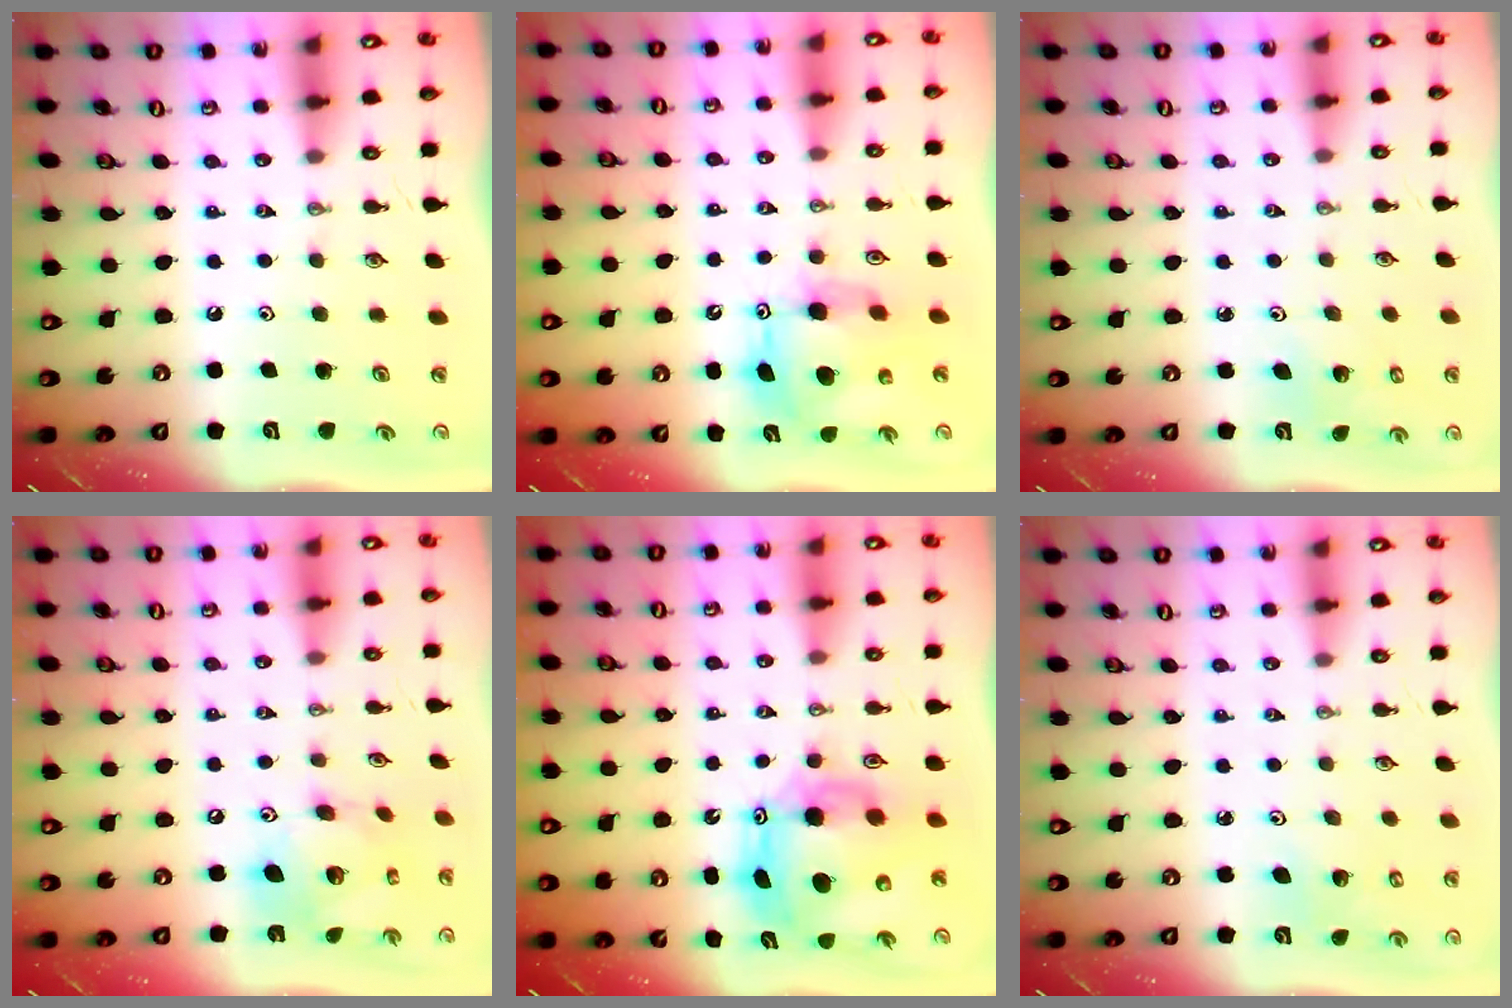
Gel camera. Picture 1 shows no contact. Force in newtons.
{"total": 11.5, "press": 11.4, "slide": 0.9}
{"total": 3.6, "press": 3.6, "slide": 0.2}
{"total": 15.1, "press": 15.0, "slide": 1.3}
{"total": 12.7, "press": 12.7, "slide": 1.3}
{"total": 3.8, "press": 3.7, "slide": 0.4}